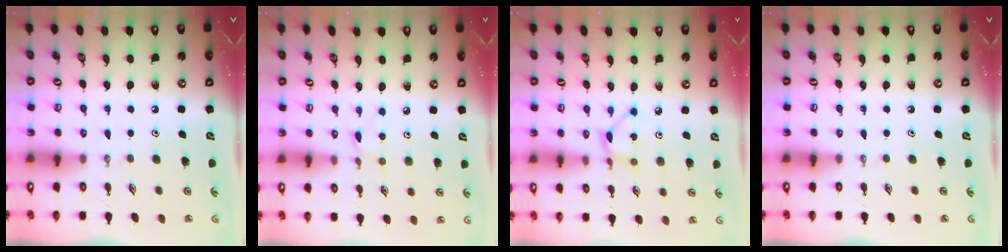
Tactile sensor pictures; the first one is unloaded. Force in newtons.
{"total": 1.1, "press": 1.1, "slide": 0.1}
{"total": 2.6, "press": 2.6, "slide": 0.2}
{"total": 0.0}